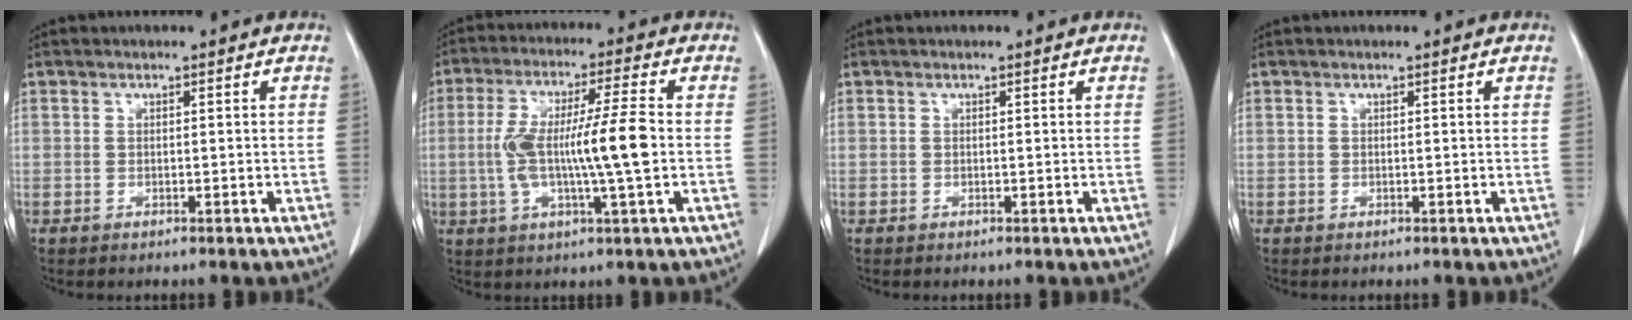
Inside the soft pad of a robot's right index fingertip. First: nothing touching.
{"total": 11.9, "force": [-0.8, 0.4, 11.9], "torque": [-0.229, 0.008, -0.018]}
{"total": 0.0}
{"total": 0.0}